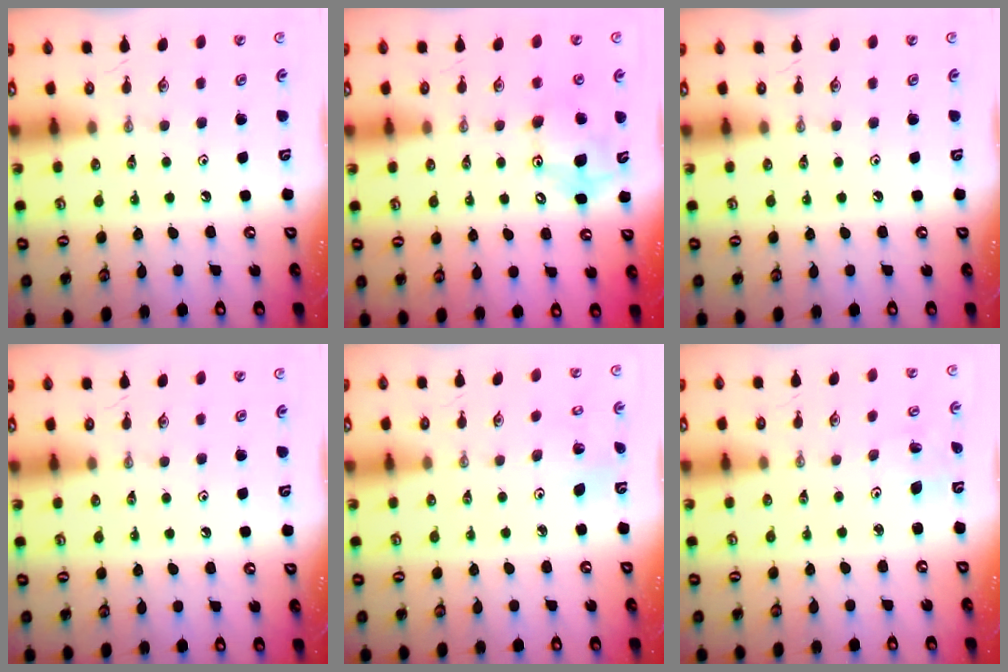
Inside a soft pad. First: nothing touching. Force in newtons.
{"total": 11.8, "press": 11.5, "slide": 2.6}
{"total": 0.0}
{"total": 0.0}
{"total": 3.6, "press": 3.6, "slide": 0.2}
{"total": 2.8, "press": 2.8, "slide": 0.3}